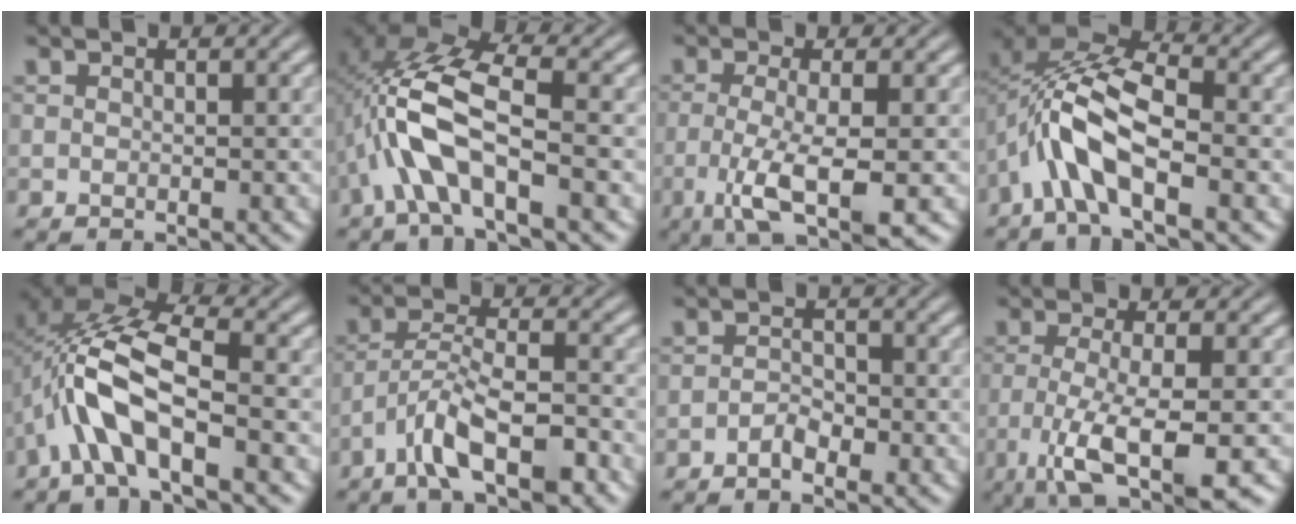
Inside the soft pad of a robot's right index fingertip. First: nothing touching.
{"total": 7.7, "force": [0.7, 3.7, 6.8], "torque": [-0.148, -0.008, 0.014]}
{"total": 6.7, "force": [-2.0, 1.8, 6.2], "torque": [-0.115, -0.034, -0.014]}
{"total": 9.5, "force": [0.2, 6.4, 7.1], "torque": [-0.137, -0.009, -0.008]}
{"total": 8.0, "force": [0.4, 4.5, 6.6], "torque": [-0.138, -0.011, 0.007]}
{"total": 4.7, "force": [-1.9, 1.8, 3.9], "torque": [-0.068, -0.010, -0.031]}
{"total": 1.4, "force": [-1.2, -0.1, 0.7], "torque": [0.002, -0.006, -0.021]}
{"total": 8.2, "force": [-3.0, 2.8, 7.1], "torque": [-0.138, -0.045, -0.024]}